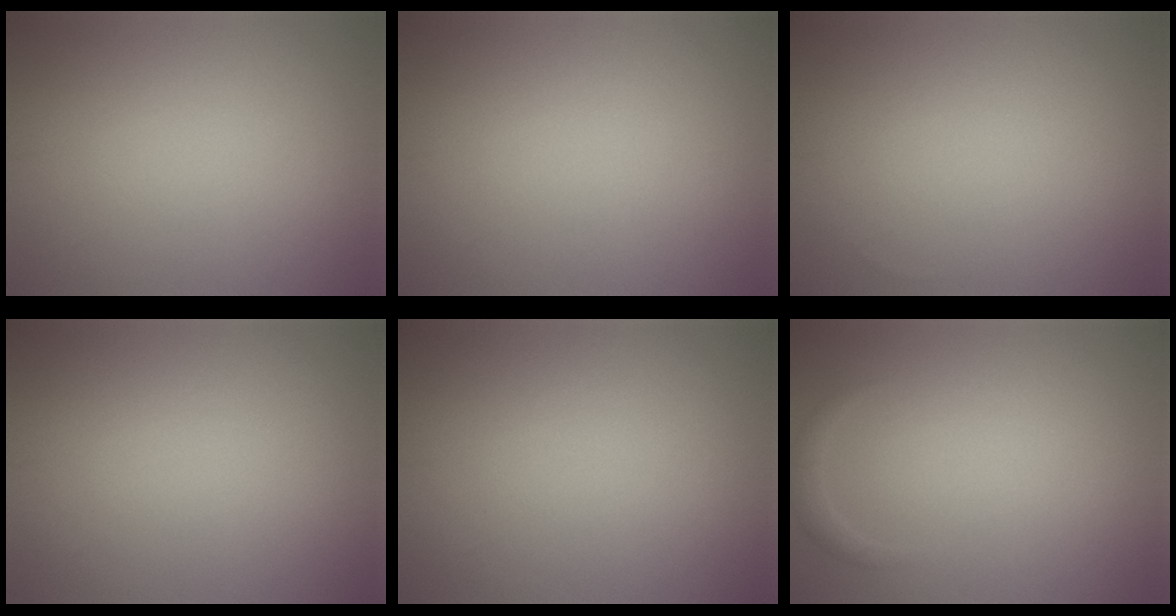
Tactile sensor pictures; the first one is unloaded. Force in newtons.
{"total": 0.0}
{"total": 0.0}
{"total": 0.0}
{"total": 0.0}
{"total": 0.9, "press": 0.9, "slide": 0.1}